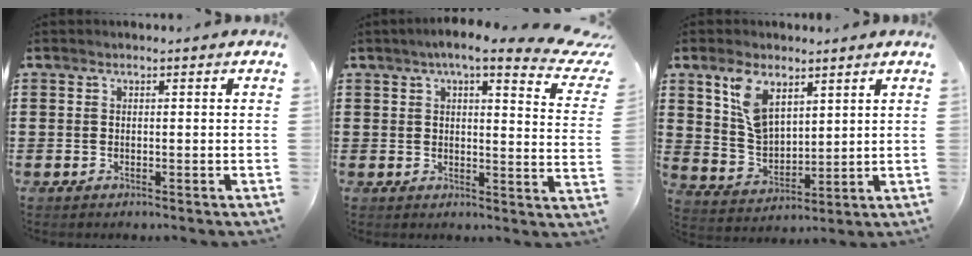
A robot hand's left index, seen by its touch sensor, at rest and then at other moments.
{"total": 6.4, "force": [5.0, 1.2, 3.9], "torque": [-0.078, -0.015, 0.081]}
{"total": 7.4, "force": [4.4, 3.9, 4.6], "torque": [-0.107, -0.001, 0.078]}